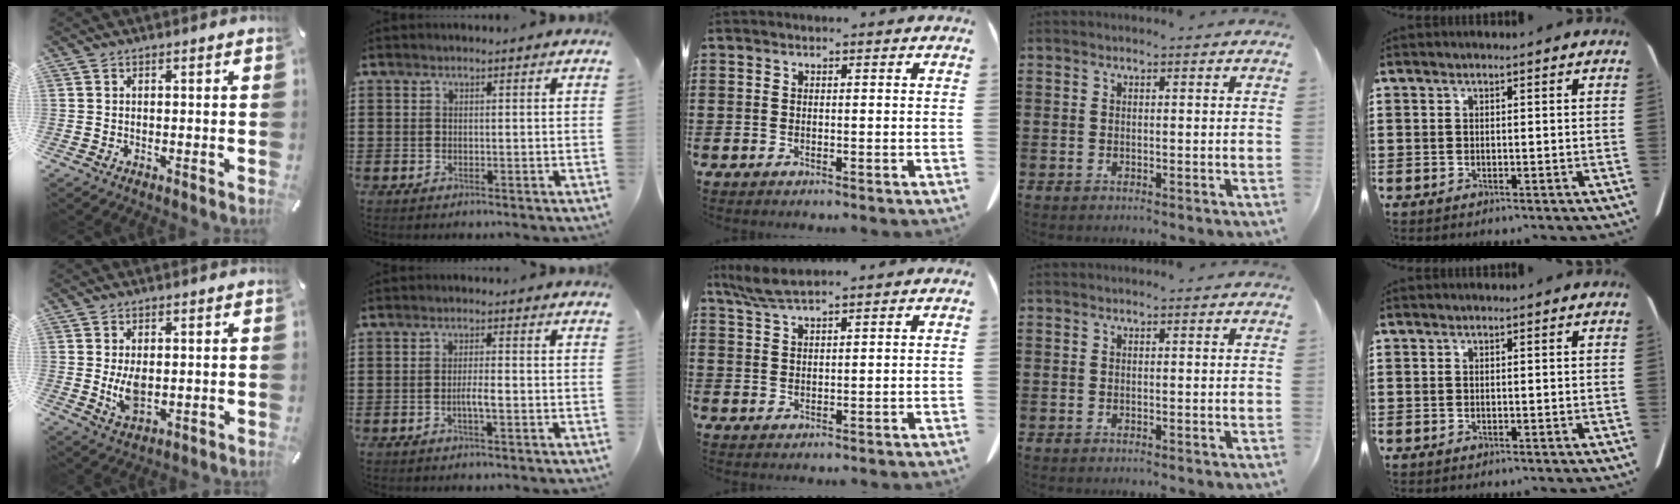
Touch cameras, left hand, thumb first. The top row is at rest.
{"thumb": {"total": 5.3, "force": [0.3, 3.2, 4.2], "torque": [-0.100, -0.006, 0.000]}, "index": {"total": 2.6, "force": [-0.7, 0.4, 2.4], "torque": [-0.050, -0.002, -0.015]}, "middle": {"total": 4.1, "force": [3.3, 0.4, 2.5], "torque": [-0.057, -0.002, 0.061]}}